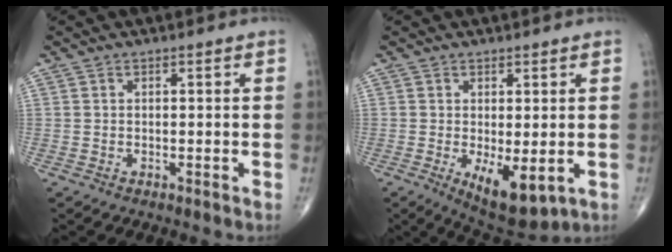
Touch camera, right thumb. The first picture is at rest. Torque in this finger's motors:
{"motor_torque": [1.14, 1.28, -0.02, -0.17, 0.25]}